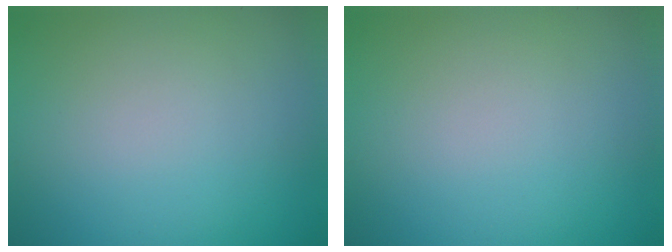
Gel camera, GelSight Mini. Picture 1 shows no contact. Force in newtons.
{"total": 0.0}